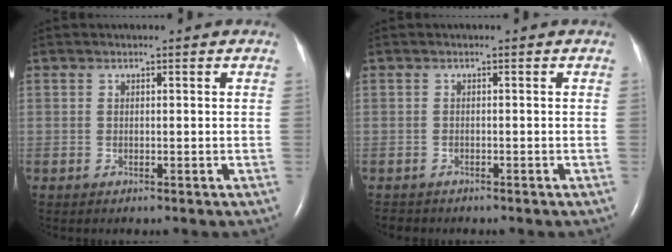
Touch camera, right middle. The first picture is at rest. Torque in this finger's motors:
{"motor_torque": [0.24, -0.29, -0.03, 0.01]}